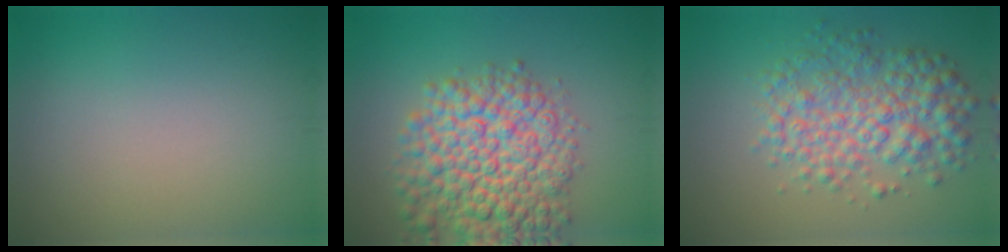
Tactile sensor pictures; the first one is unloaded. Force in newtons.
{"total": 9.5, "press": 9.5, "slide": 0.4}
{"total": 5.9, "press": 5.9, "slide": 0.0}